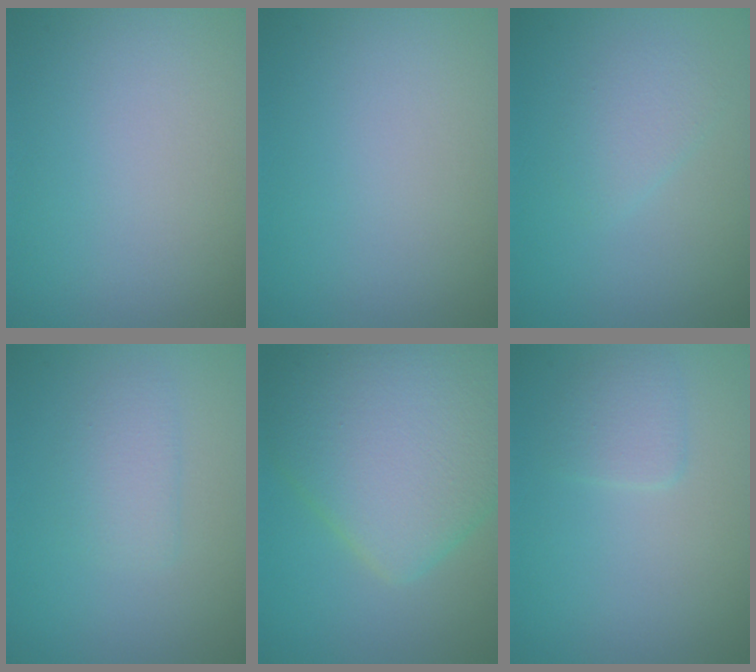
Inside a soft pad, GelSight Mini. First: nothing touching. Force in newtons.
{"total": 0.0}
{"total": 1.8, "press": 1.8, "slide": 0.1}
{"total": 1.8, "press": 1.8, "slide": 0.1}
{"total": 10.1, "press": 10.1, "slide": 0.2}
{"total": 1.4, "press": 1.4, "slide": 0.1}